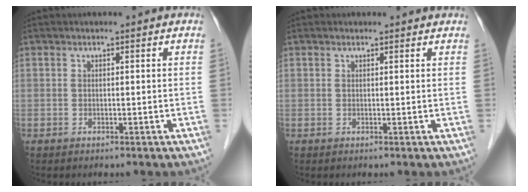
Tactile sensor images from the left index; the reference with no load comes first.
{"total": 1.6, "force": [1.5, 0.4, 0.3], "torque": [-0.014, 0.014, 0.016]}